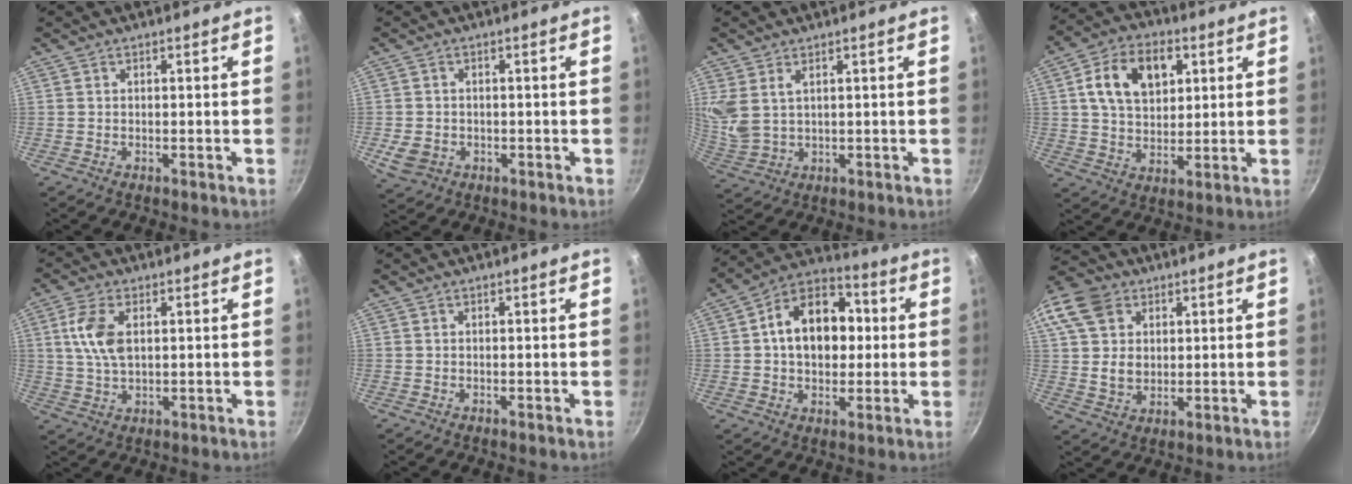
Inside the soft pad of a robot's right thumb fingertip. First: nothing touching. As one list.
[{"total": 5.0, "force": [-1.2, 4.1, 2.6], "torque": [-0.048, 0.005, -0.012]}, {"total": 6.3, "force": [2.7, 3.8, 4.2], "torque": [-0.081, -0.018, 0.063]}, {"total": 13.6, "force": [4.1, 9.2, 9.1], "torque": [-0.131, 0.001, 0.063]}, {"total": 8.1, "force": [1.9, 4.4, 6.5], "torque": [-0.127, 0.001, 0.035]}, {"total": 0.0}, {"total": 16.0, "force": [1.7, 11.4, 11.1], "torque": [-0.135, 0.025, 0.011]}, {"total": 17.1, "force": [6.3, 13.3, 8.7], "torque": [-0.181, 0.009, 0.115]}]